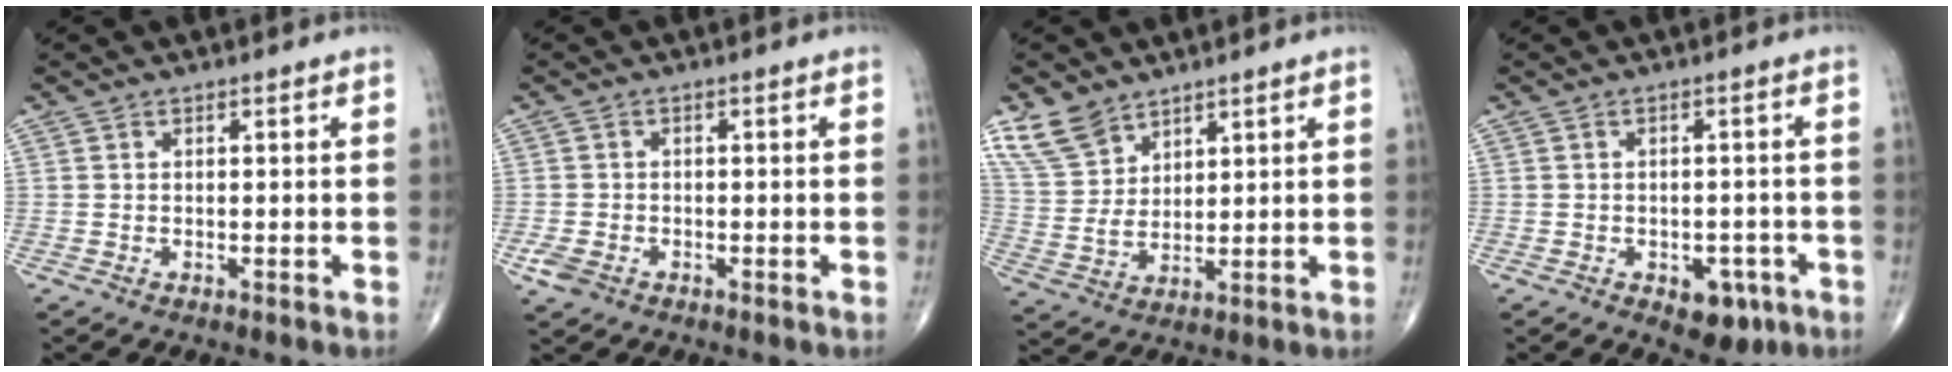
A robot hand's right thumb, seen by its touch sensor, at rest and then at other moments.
{"total": 3.2, "force": [-1.5, 2.2, 1.8], "torque": [-0.040, 0.001, -0.026]}
{"total": 8.3, "force": [6.0, 4.8, 3.1], "torque": [-0.052, -0.022, 0.132]}
{"total": 6.1, "force": [-2.8, 3.8, 3.9], "torque": [-0.024, 0.014, -0.030]}